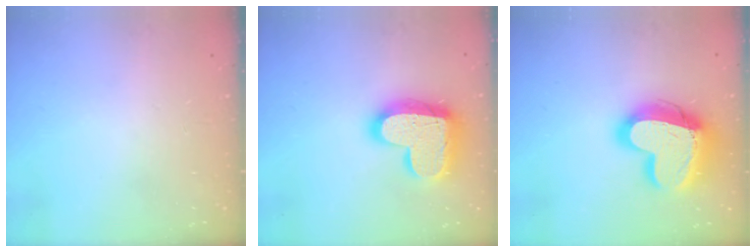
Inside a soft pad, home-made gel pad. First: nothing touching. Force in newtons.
{"total": 19.8, "press": 19.8, "slide": 1.5}
{"total": 21.0, "press": 20.9, "slide": 1.9}